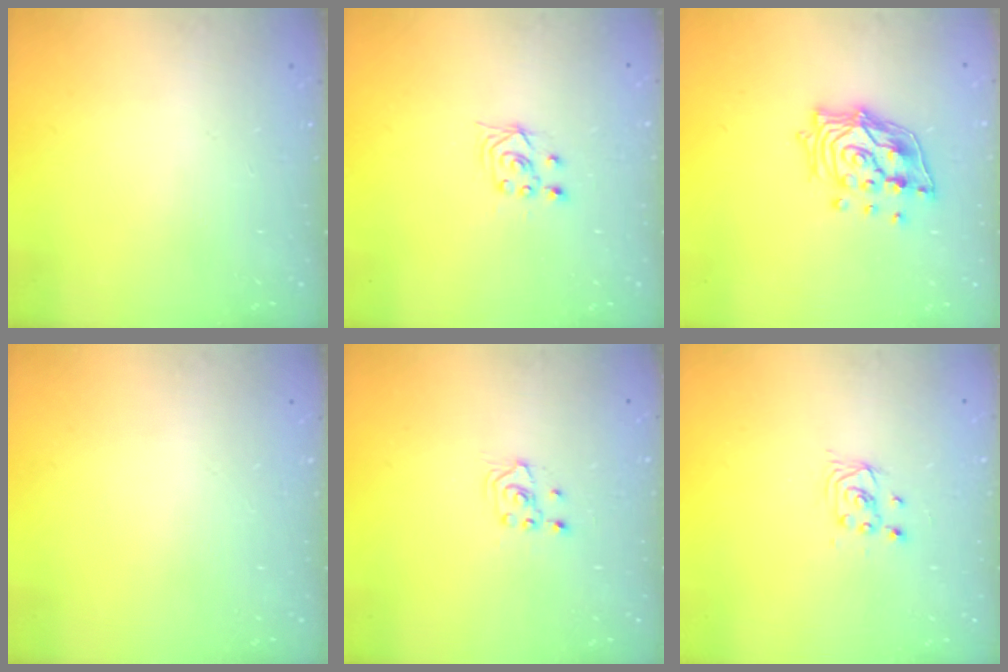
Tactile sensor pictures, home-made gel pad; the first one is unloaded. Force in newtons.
{"total": 2.5, "press": 2.2, "slide": 1.2}
{"total": 14.8, "press": 14.6, "slide": 2.2}
{"total": 0.0}
{"total": 2.5, "press": 2.4, "slide": 0.9}
{"total": 2.2, "press": 2.2, "slide": 0.3}